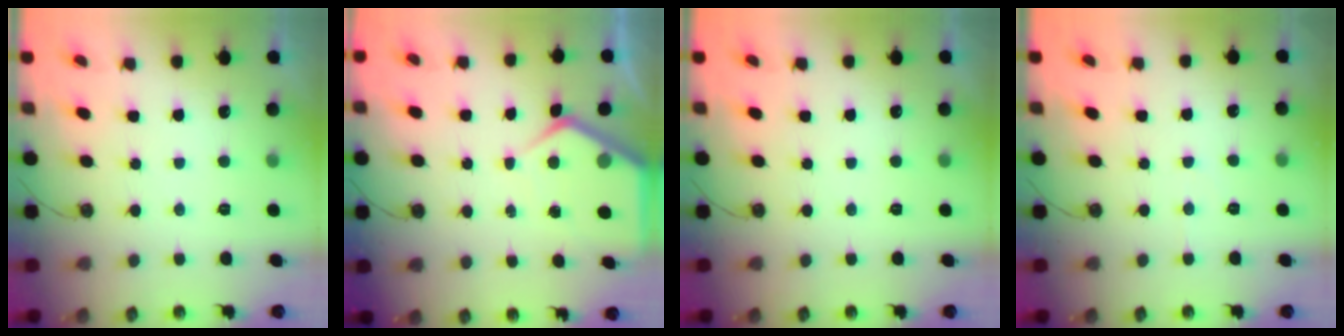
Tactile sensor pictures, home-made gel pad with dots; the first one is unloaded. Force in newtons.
{"total": 6.5, "press": 6.5, "slide": 0.5}
{"total": 0.0}
{"total": 3.2, "press": 3.1, "slide": 0.7}